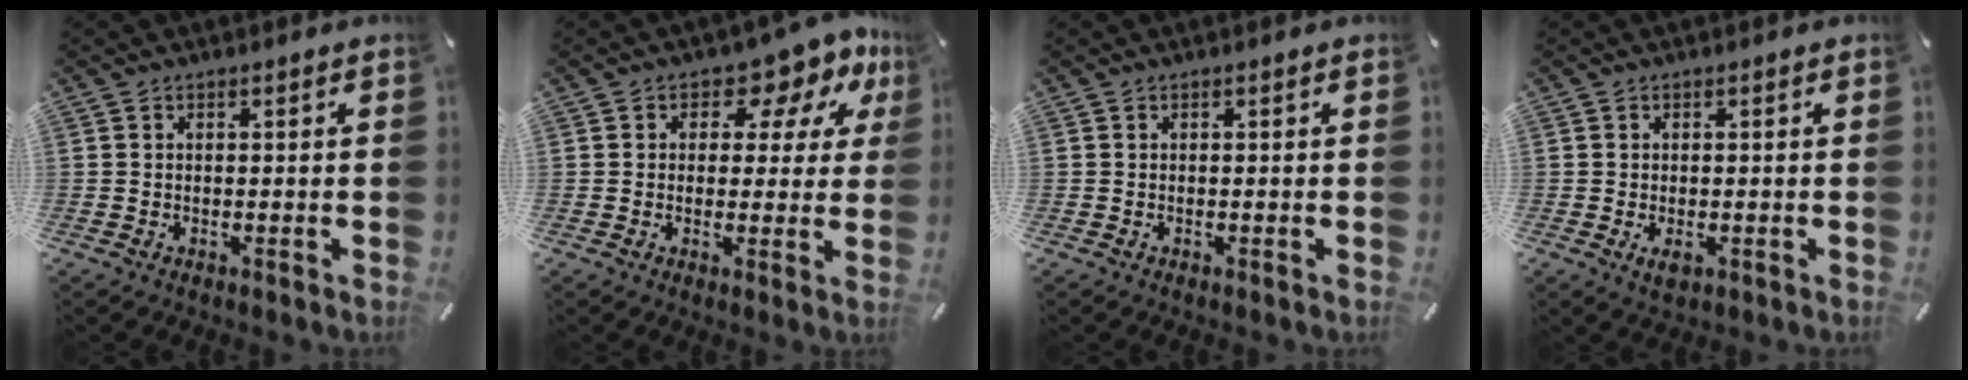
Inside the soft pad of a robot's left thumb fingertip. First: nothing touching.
{"total": 9.2, "force": [4.4, 5.7, 5.7], "torque": [-0.068, -0.030, 0.070]}
{"total": 0.0}
{"total": 2.1, "force": [-0.5, 1.2, 1.7], "torque": [-0.038, -0.002, -0.009]}